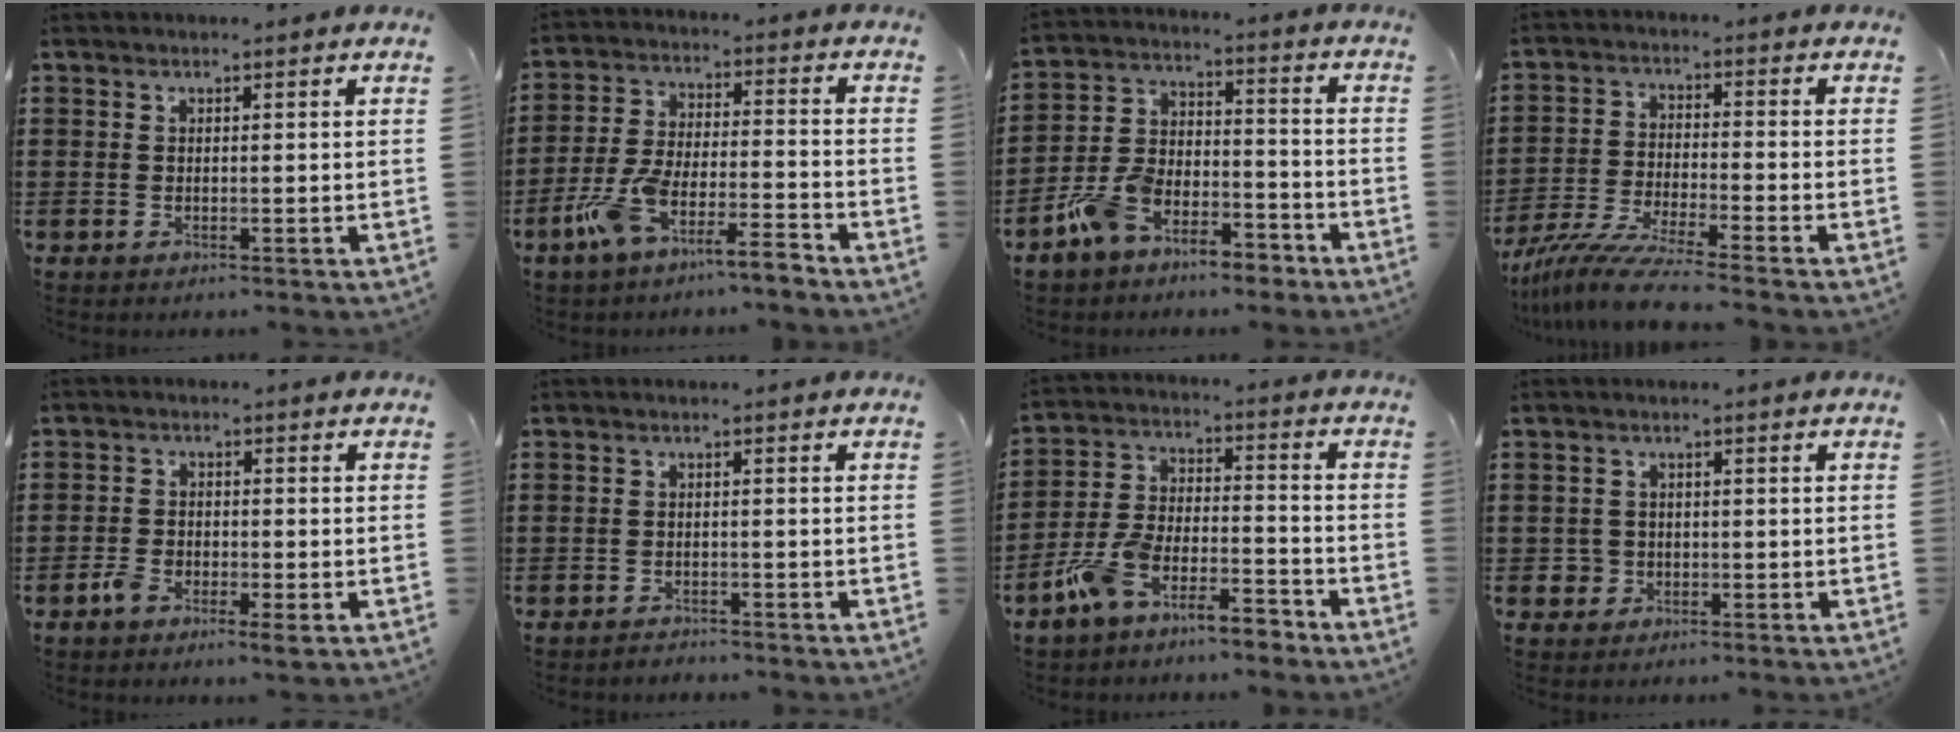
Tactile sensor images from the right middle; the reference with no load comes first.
{"total": 8.0, "force": [-6.3, 0.7, 4.8], "torque": [-0.117, -0.009, -0.128]}
{"total": 8.2, "force": [-6.8, 3.3, 3.2], "torque": [-0.073, 0.021, -0.136]}
{"total": 7.3, "force": [-6.4, -0.2, 3.5], "torque": [-0.086, -0.016, -0.128]}
{"total": 3.0, "force": [-1.9, 1.4, 2.0], "torque": [-0.046, 0.000, -0.039]}
{"total": 1.3, "force": [-1.3, 0.2, -0.2], "torque": [-0.001, 0.003, -0.030]}
{"total": 8.4, "force": [-7.3, 1.8, 3.7], "torque": [-0.086, 0.009, -0.149]}
{"total": 1.9, "force": [-0.6, 1.8, 0.3], "torque": [-0.011, 0.004, -0.015]}